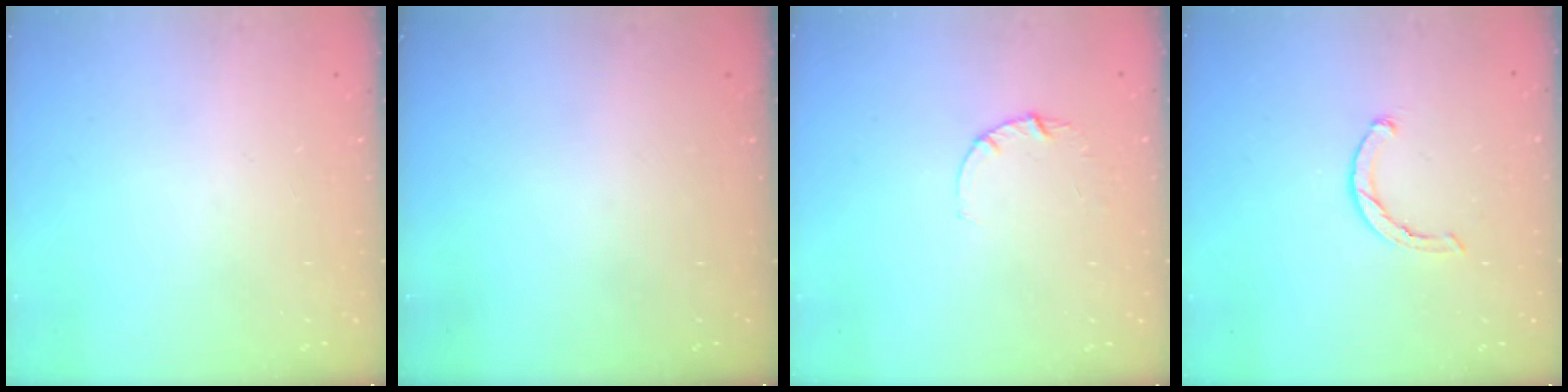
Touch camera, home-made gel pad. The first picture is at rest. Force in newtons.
{"total": 0.0}
{"total": 2.8, "press": 2.8, "slide": 0.3}
{"total": 2.3, "press": 2.3, "slide": 0.4}